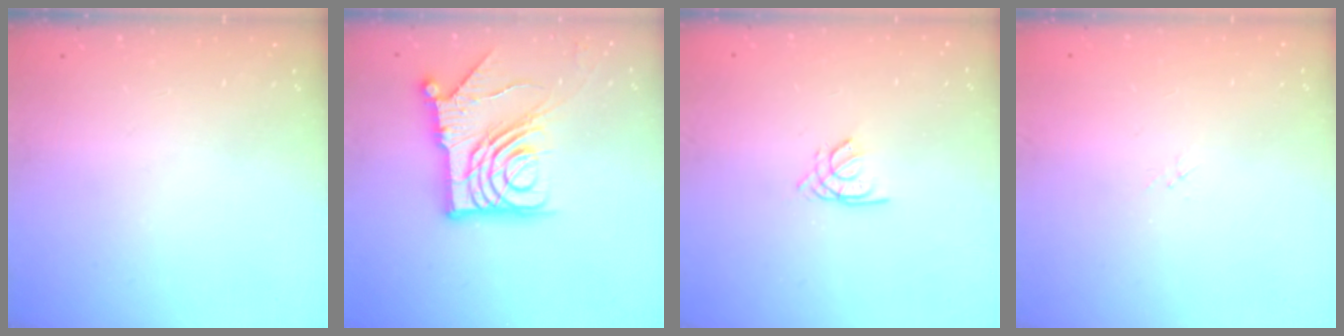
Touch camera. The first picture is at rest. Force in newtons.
{"total": 17.5, "press": 17.4, "slide": 1.9}
{"total": 1.5, "press": 1.4, "slide": 0.4}
{"total": 1.7, "press": 1.6, "slide": 0.2}